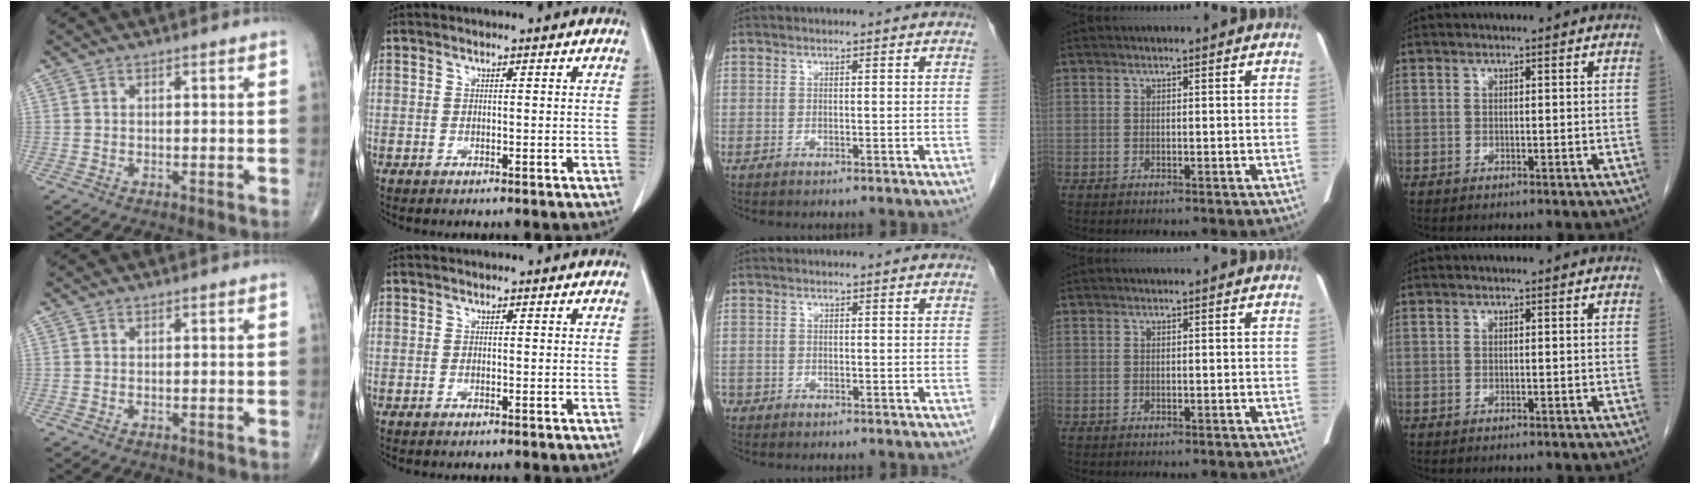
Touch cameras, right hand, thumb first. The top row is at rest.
{"middle": {"total": 1.8, "force": [-1.3, 1.2, 0.3], "torque": [-0.011, 0.000, -0.025]}}